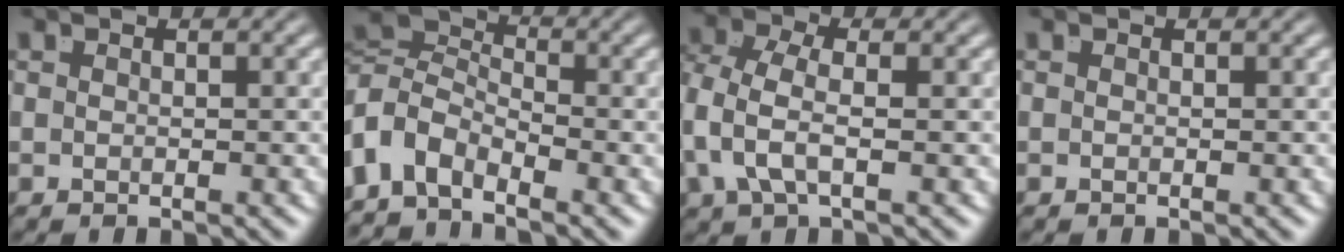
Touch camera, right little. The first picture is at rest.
{"total": 7.8, "force": [-1.1, 6.6, 4.0], "torque": [-0.096, -0.023, -0.025]}
{"total": 3.9, "force": [-0.5, 2.2, 3.1], "torque": [-0.091, -0.024, 0.001]}
{"total": 0.0}